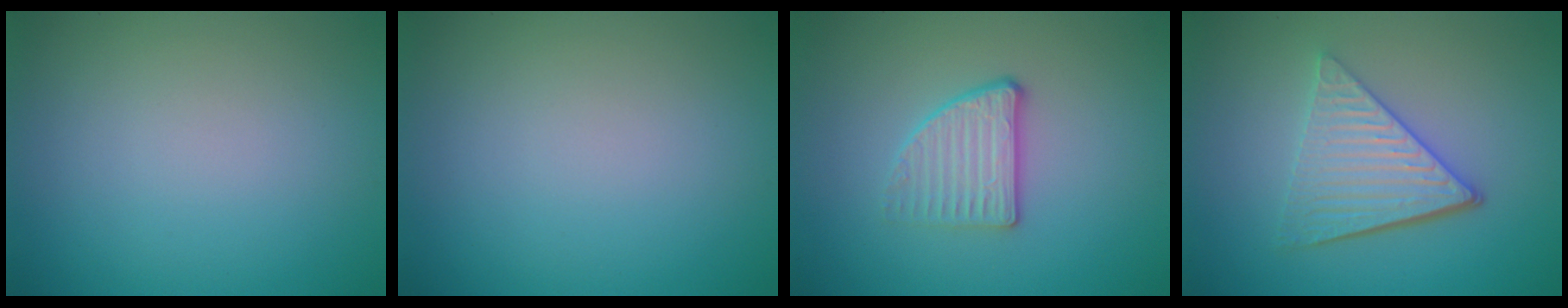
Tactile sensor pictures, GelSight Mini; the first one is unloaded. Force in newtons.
{"total": 0.0}
{"total": 2.9, "press": 2.5, "slide": 1.4}
{"total": 4.9, "press": 3.7, "slide": 3.3}